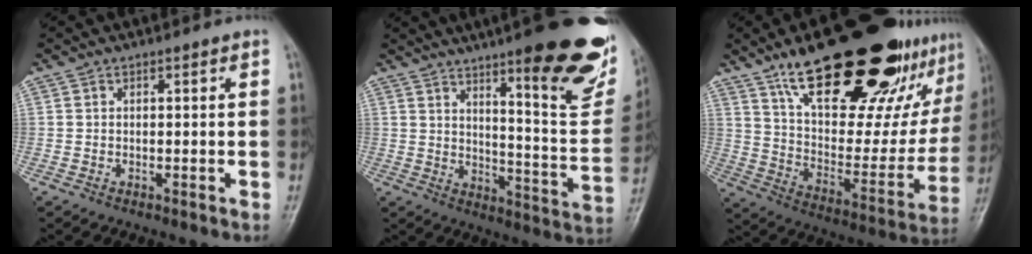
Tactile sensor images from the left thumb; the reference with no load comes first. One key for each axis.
{"total": 25.0, "fx": 15.1, "fy": 5.1, "fz": 19.3, "tx": -0.228, "ty": -0.074, "tz": 0.210}
{"total": 33.9, "fx": 20.6, "fy": 12.2, "fz": 23.9, "tx": -0.317, "ty": -0.051, "tz": 0.324}